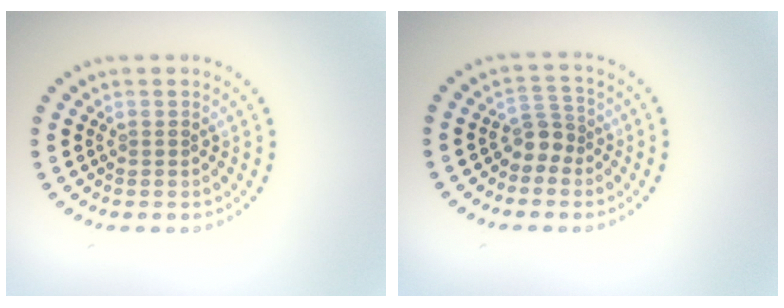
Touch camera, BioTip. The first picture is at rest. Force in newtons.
{"total": 2.2, "press": 1.7, "slide": 1.3}